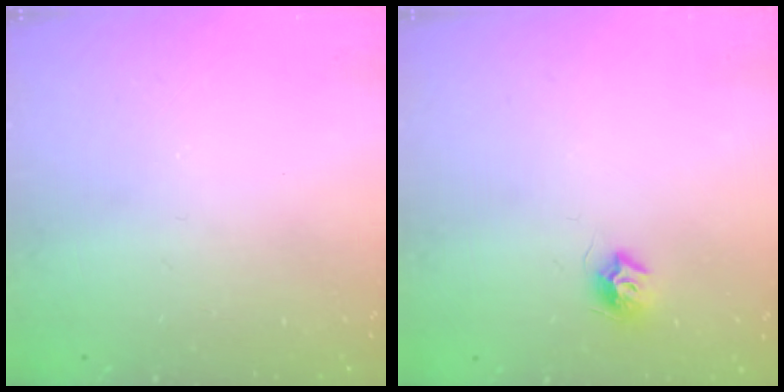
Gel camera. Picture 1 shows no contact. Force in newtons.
{"total": 7.4, "press": 7.4, "slide": 0.0}